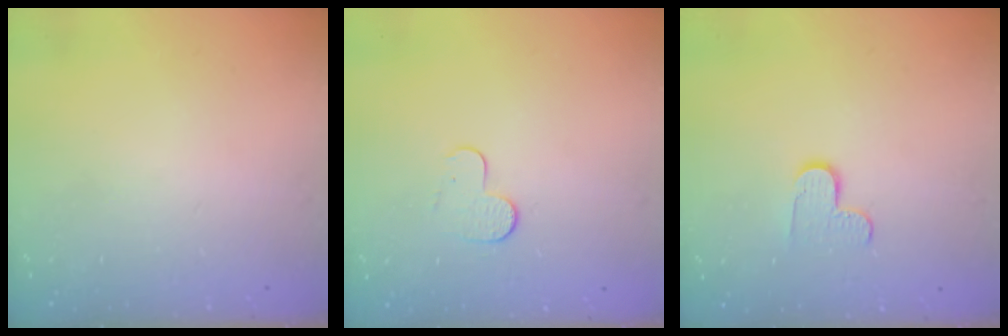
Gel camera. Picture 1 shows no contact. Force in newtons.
{"total": 6.2, "press": 6.1, "slide": 0.6}
{"total": 5.6, "press": 5.5, "slide": 0.4}